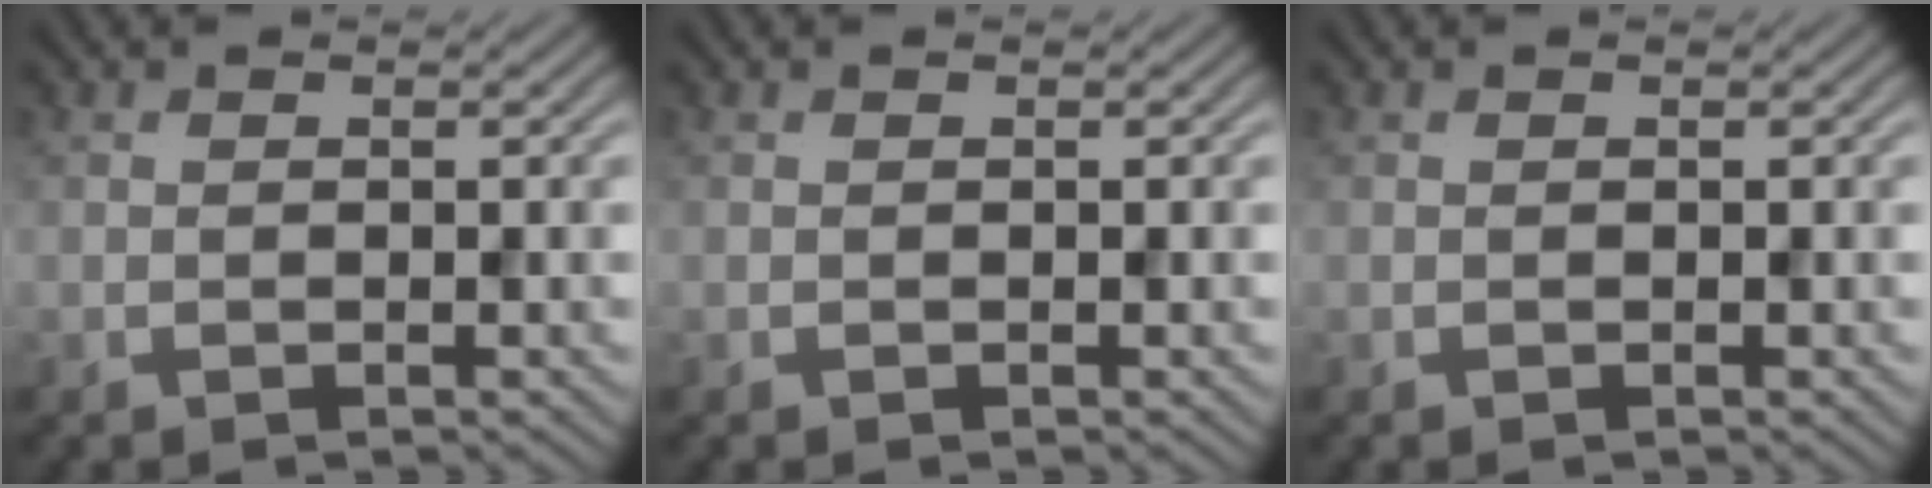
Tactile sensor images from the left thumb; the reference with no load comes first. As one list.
[{"total": 0.0}, {"total": 0.0}]